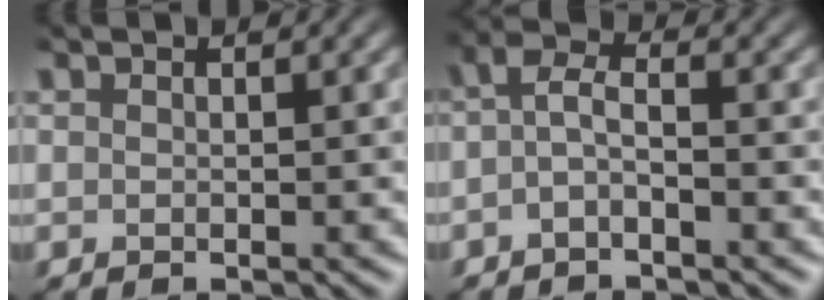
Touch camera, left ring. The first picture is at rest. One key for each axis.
{"total": 2.2, "fx": -0.8, "fy": 0.7, "fz": 1.9, "tx": -0.040, "ty": 0.005, "tz": -0.022}